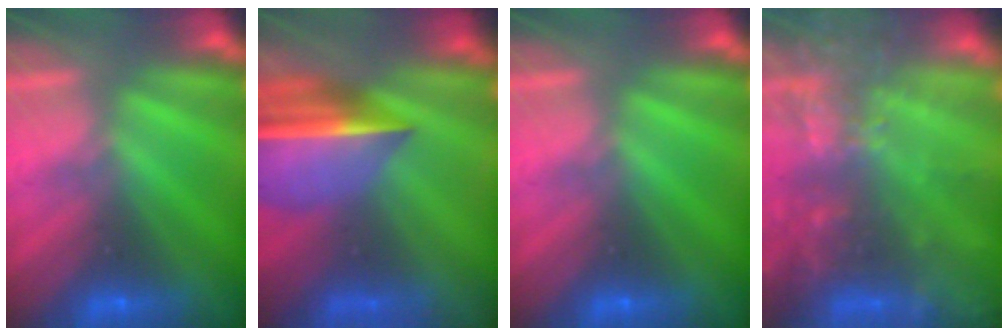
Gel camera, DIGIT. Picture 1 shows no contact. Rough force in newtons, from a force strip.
{"total": 7.3}
{"total": 0.0}
{"total": 8.4}